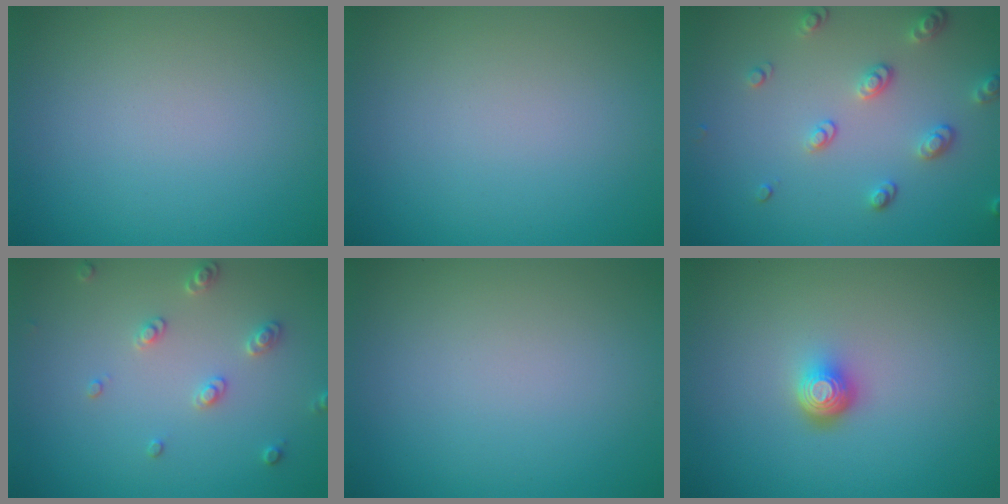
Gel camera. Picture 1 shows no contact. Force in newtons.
{"total": 0.0}
{"total": 2.6, "press": 2.4, "slide": 0.9}
{"total": 2.2, "press": 2.1, "slide": 0.6}
{"total": 0.0}
{"total": 2.3, "press": 1.4, "slide": 1.8}